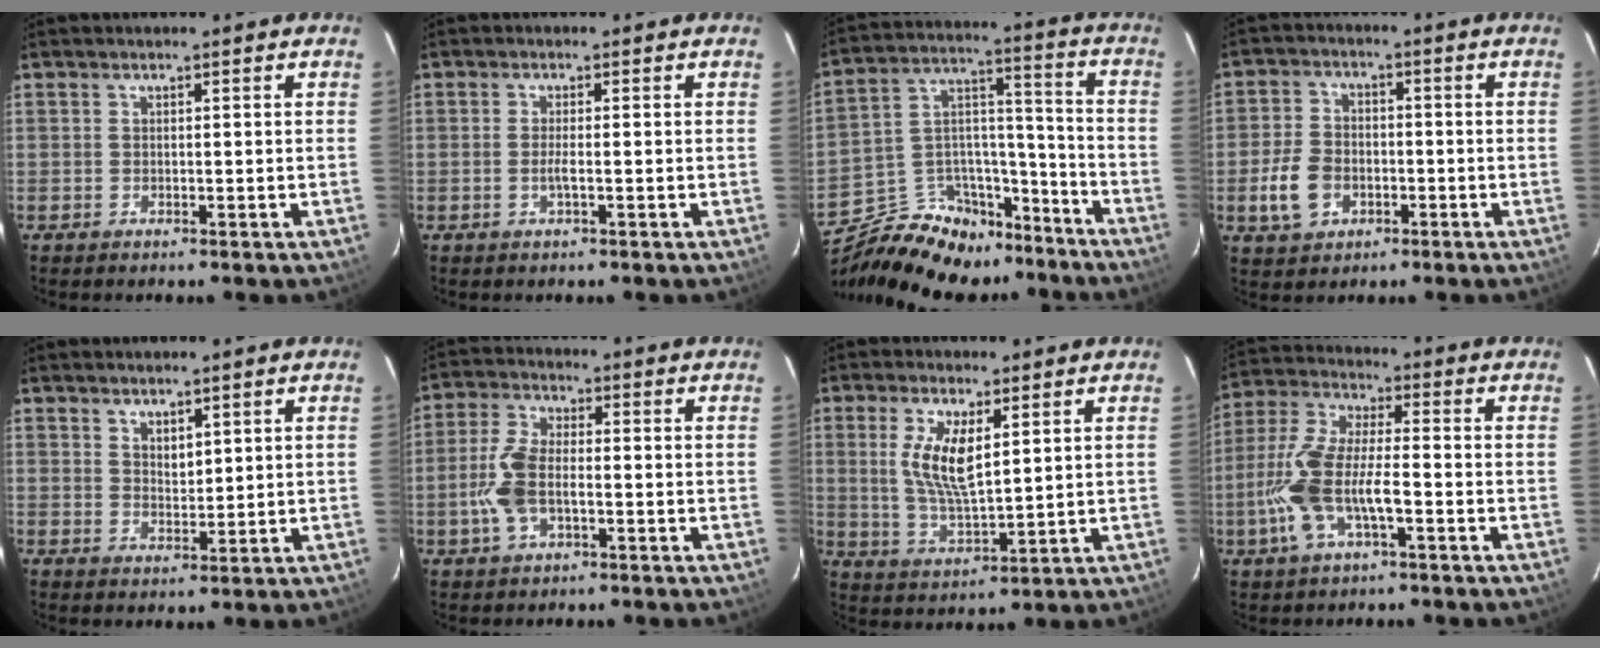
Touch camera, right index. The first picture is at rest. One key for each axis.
{"total": 1.8, "fx": -0.6, "fy": -0.1, "fz": 1.7, "tx": -0.034, "ty": 0.000, "tz": -0.011}
{"total": 19.6, "fx": -15.0, "fy": 10.4, "fz": 7.2, "tx": -0.155, "ty": 0.064, "tz": -0.223}
{"total": 7.9, "fx": -2.7, "fy": 5.9, "fz": 4.4, "tx": -0.109, "ty": 0.010, "tz": -0.045}
{"total": 2.9, "fx": 2.0, "fy": 1.3, "fz": 1.5, "tx": -0.023, "ty": -0.003, "tz": 0.036}
{"total": 8.1, "fx": -2.1, "fy": 3.8, "fz": 6.8, "tx": -0.153, "ty": 0.006, "tz": -0.043}
{"total": 9.0, "fx": 2.6, "fy": 3.0, "fz": 8.0, "tx": -0.159, "ty": -0.003, "tz": 0.055}
{"total": 12.9, "fx": -4.3, "fy": 4.4, "fz": 11.3, "tx": -0.248, "ty": 0.000, "tz": -0.084}